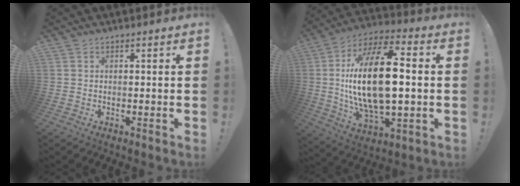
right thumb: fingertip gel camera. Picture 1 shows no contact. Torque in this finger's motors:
{"motor_torque": [0.18, 1.43, 1.66, -1.11, 0.23]}